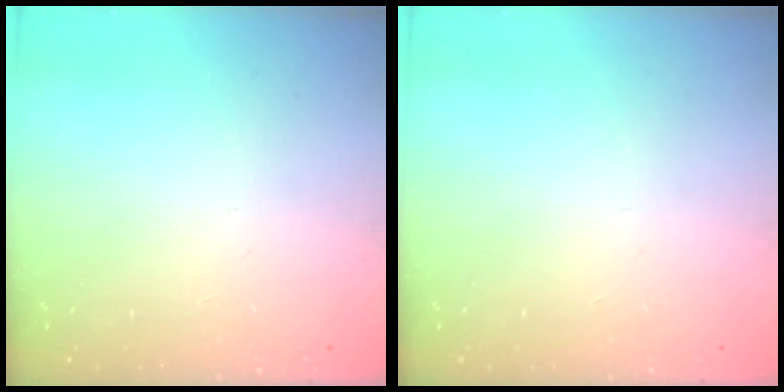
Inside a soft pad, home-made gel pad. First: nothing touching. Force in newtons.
{"total": 0.0}